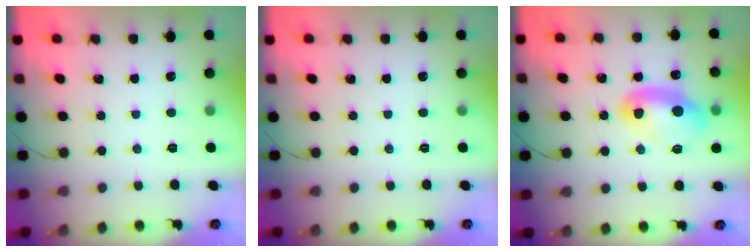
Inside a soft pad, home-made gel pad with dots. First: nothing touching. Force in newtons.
{"total": 0.0}
{"total": 10.2, "press": 10.2, "slide": 0.8}